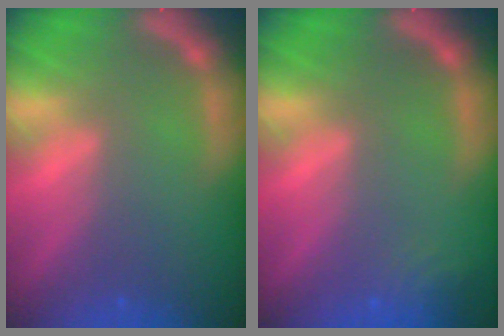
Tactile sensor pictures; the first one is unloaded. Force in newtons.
{"total": 2.4}